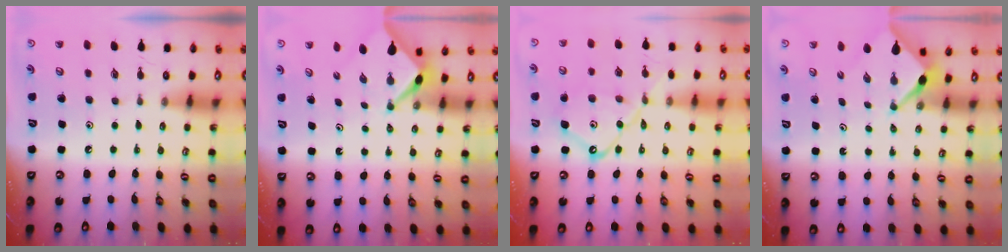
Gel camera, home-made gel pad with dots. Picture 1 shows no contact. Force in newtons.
{"total": 2.4, "press": 2.4, "slide": 0.3}
{"total": 12.8, "press": 12.7, "slide": 1.2}
{"total": 2.7, "press": 2.7, "slide": 0.3}